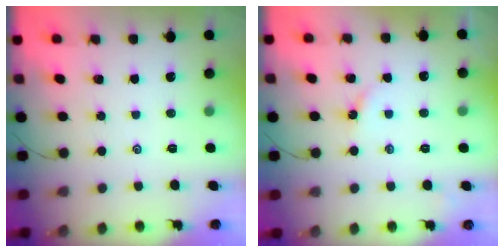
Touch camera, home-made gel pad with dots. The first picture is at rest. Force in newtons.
{"total": 2.1, "press": 2.1, "slide": 0.3}